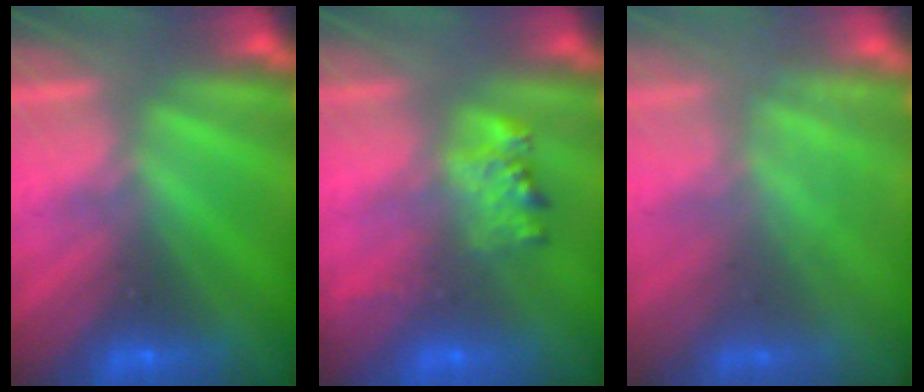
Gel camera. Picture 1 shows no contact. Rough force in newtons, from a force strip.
{"total": 2.2}
{"total": 2.9}